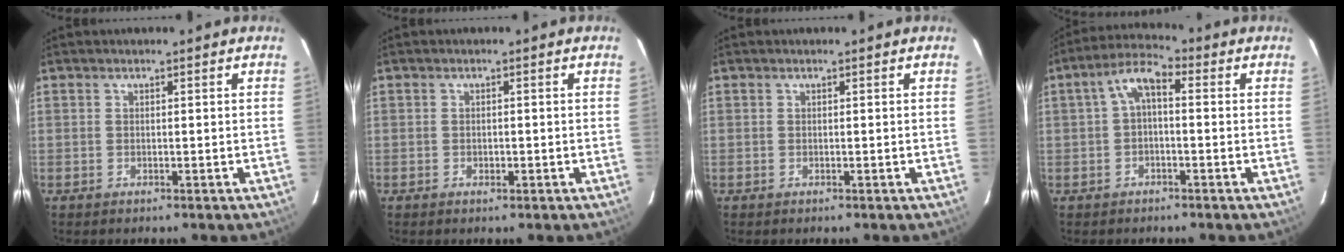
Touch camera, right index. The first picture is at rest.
{"total": 1.1, "force": [-0.7, 0.7, 0.4], "torque": [-0.008, 0.000, -0.009]}
{"total": 0.0}
{"total": 5.0, "force": [-0.1, 2.3, 4.5], "torque": [-0.094, 0.022, -0.003]}